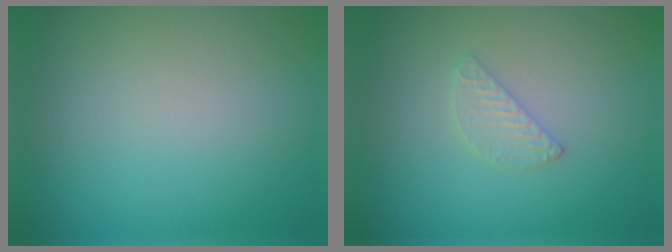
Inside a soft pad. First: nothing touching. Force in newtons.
{"total": 1.5, "press": 1.5, "slide": 0.2}